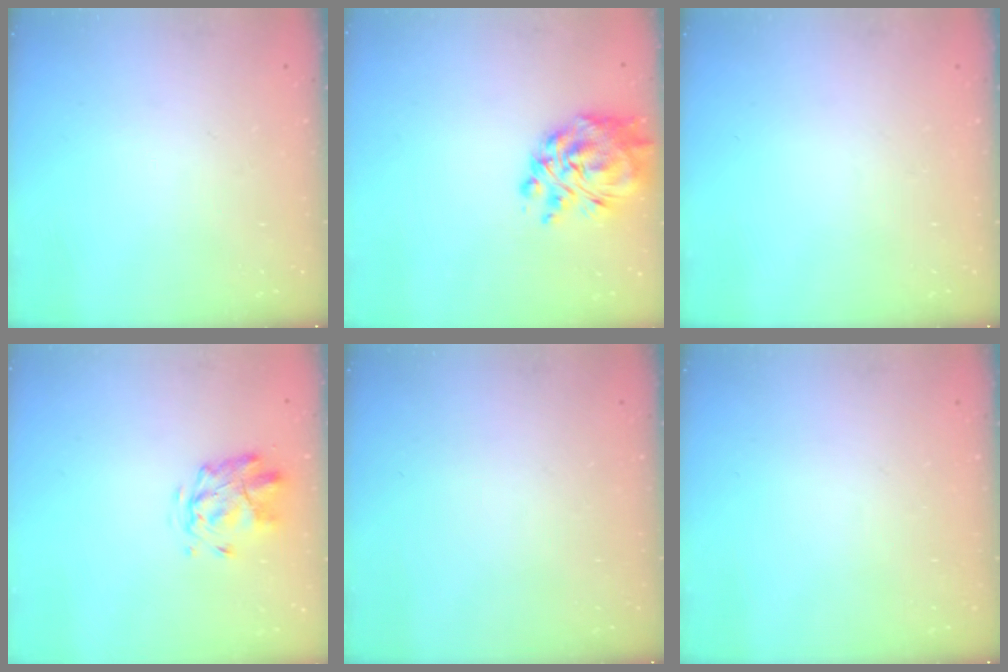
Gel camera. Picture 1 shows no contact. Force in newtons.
{"total": 10.8, "press": 9.9, "slide": 4.3}
{"total": 0.0}
{"total": 2.9, "press": 2.5, "slide": 1.5}
{"total": 0.0}
{"total": 0.0}